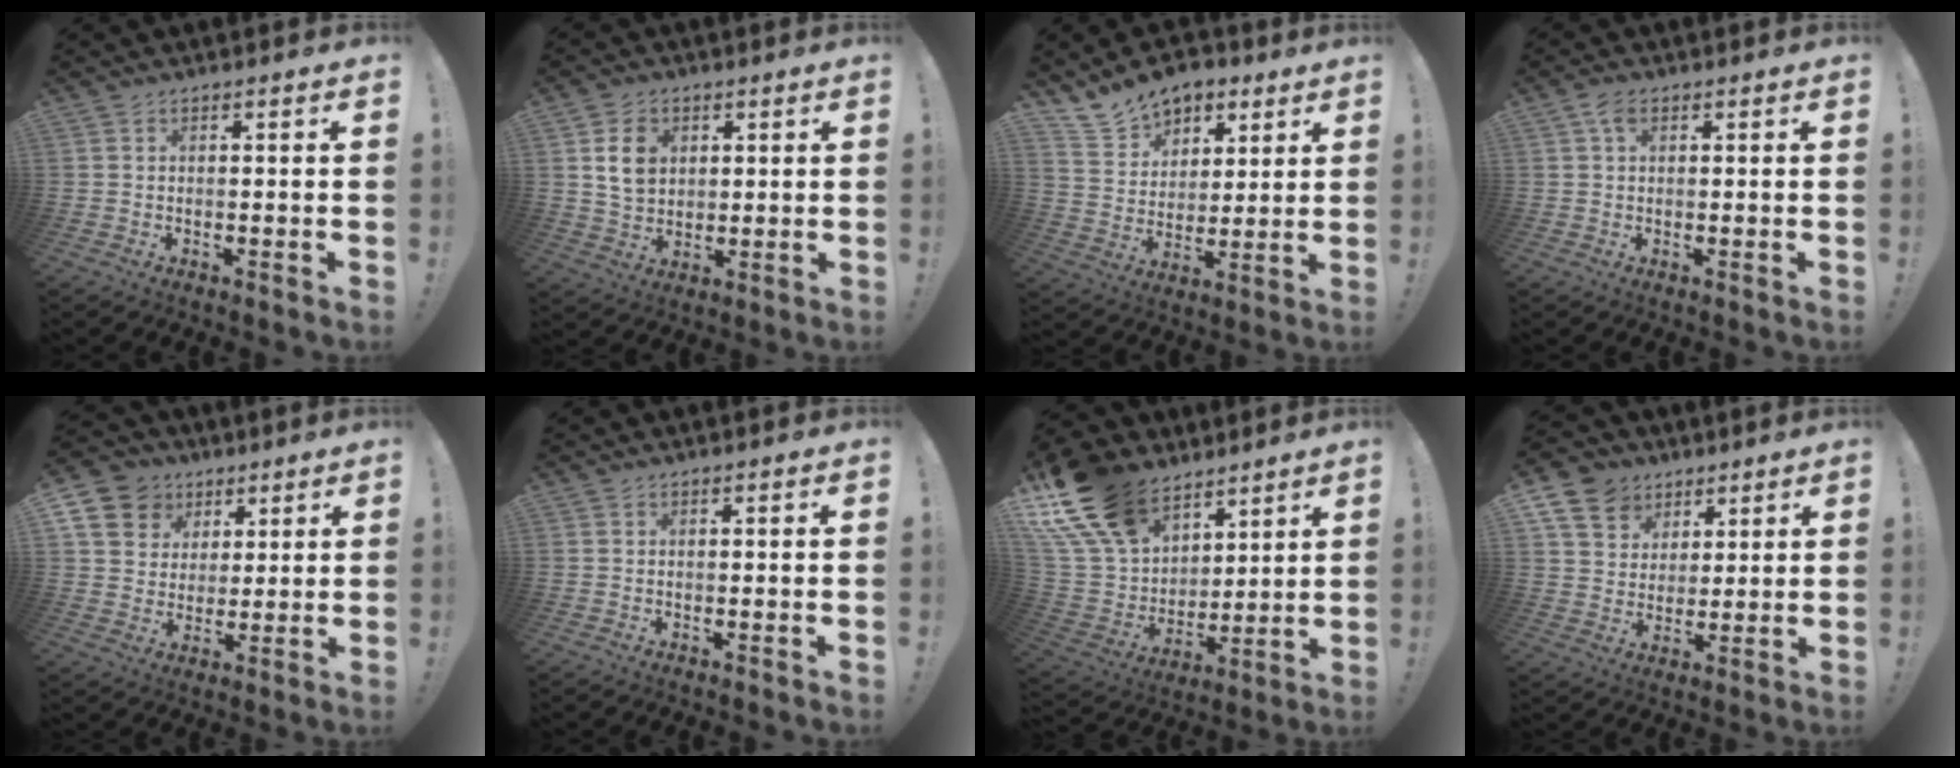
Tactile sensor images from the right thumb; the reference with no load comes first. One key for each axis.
{"total": 8.7, "fx": 3.0, "fy": 7.0, "fz": 4.3, "tx": -0.054, "ty": -0.004, "tz": 0.059}
{"total": 13.0, "fx": 9.4, "fy": 8.3, "fz": 3.5, "tx": -0.063, "ty": -0.059, "tz": 0.180}
{"total": 3.2, "fx": 1.3, "fy": 1.9, "fz": 2.3, "tx": -0.039, "ty": 0.003, "tz": 0.022}
{"total": 11.9, "fx": 5.6, "fy": 9.8, "fz": 3.9, "tx": -0.056, "ty": -0.033, "tz": 0.115}
{"total": 0.0}
{"total": 21.5, "fx": 13.5, "fy": 13.6, "fz": 9.8, "tx": -0.204, "ty": -0.078, "tz": 0.271}
{"total": 11.5, "fx": 6.5, "fy": 8.8, "fz": 3.6, "tx": -0.055, "ty": -0.042, "tz": 0.129}